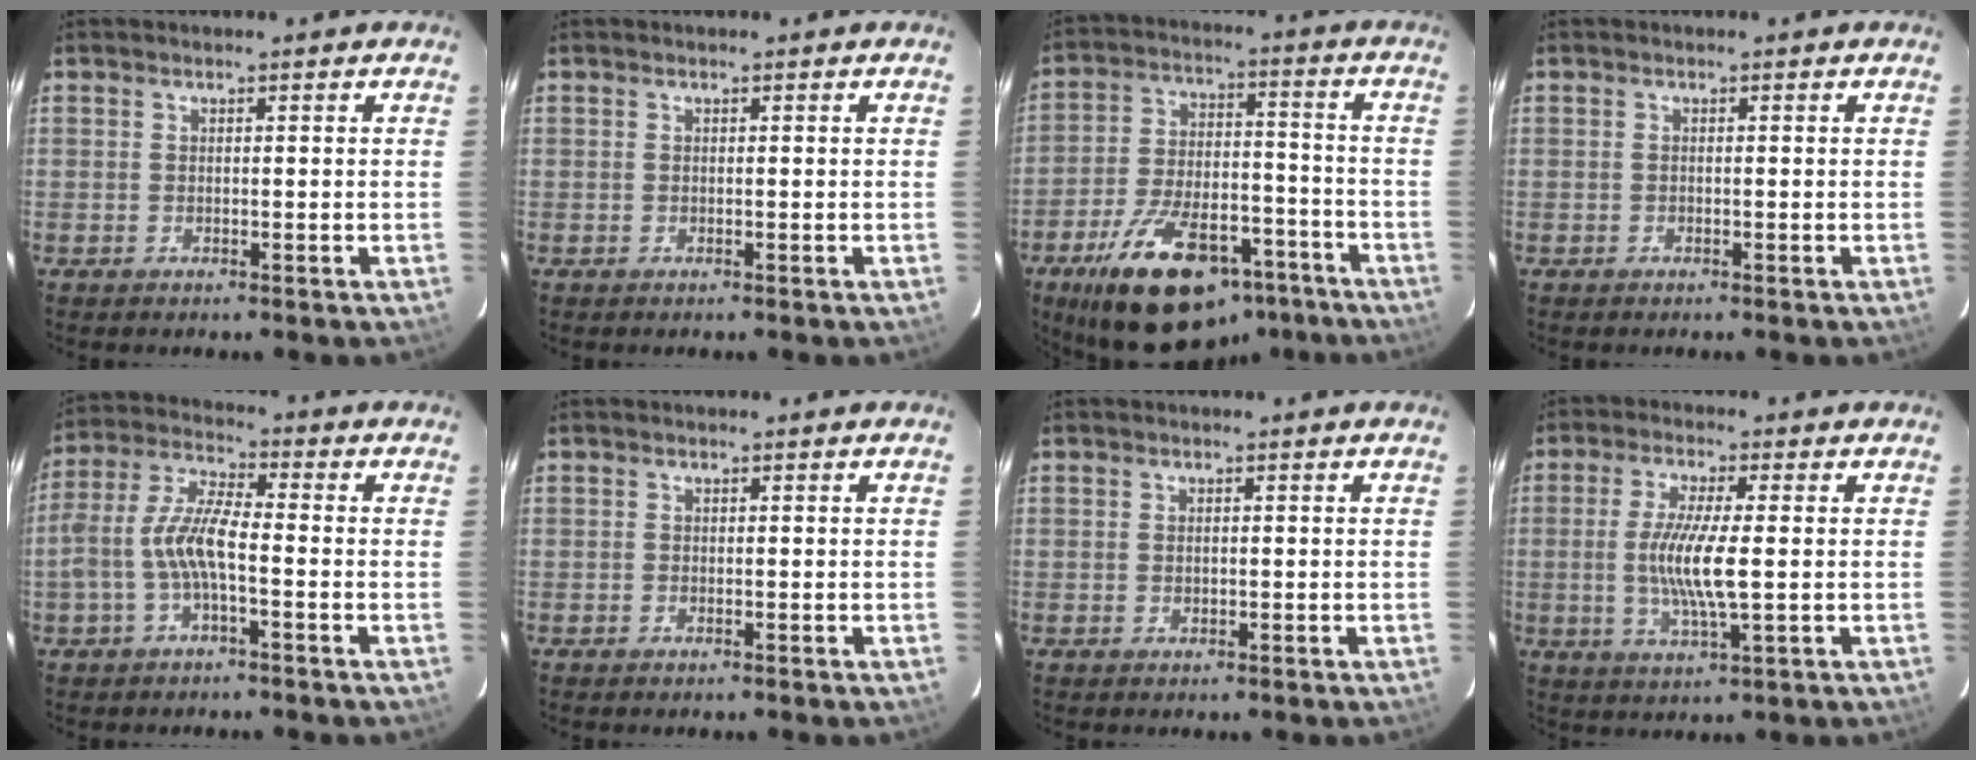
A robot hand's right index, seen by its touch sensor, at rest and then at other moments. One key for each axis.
{"total": 0.0}
{"total": 23.2, "fx": -15.2, "fy": 10.7, "fz": 13.9, "tx": -0.247, "ty": 0.000, "tz": -0.222}
{"total": 0.0}
{"total": 8.5, "fx": -2.4, "fy": 2.4, "fz": 7.9, "tx": -0.175, "ty": 0.011, "tz": -0.046}
{"total": 0.0}
{"total": 0.8, "fx": 0.0, "fy": 0.6, "fz": 0.4, "tx": -0.007, "ty": 0.000, "tz": 0.002}
{"total": 8.9, "fx": -0.4, "fy": 1.3, "fz": 8.8, "tx": -0.170, "ty": -0.011, "tz": -0.008}